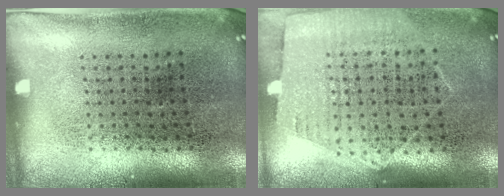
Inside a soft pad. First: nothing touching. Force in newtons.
{"total": 1.2, "press": 1.1, "slide": 0.5}